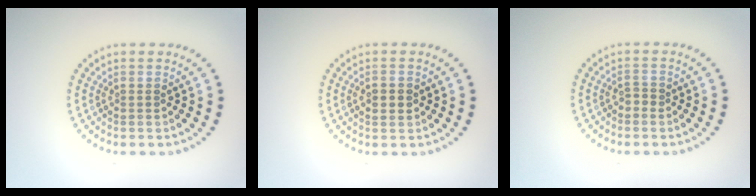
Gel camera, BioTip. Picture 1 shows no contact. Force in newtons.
{"total": 2.2, "press": 2.2, "slide": 0.1}
{"total": 0.9, "press": 0.8, "slide": 0.3}